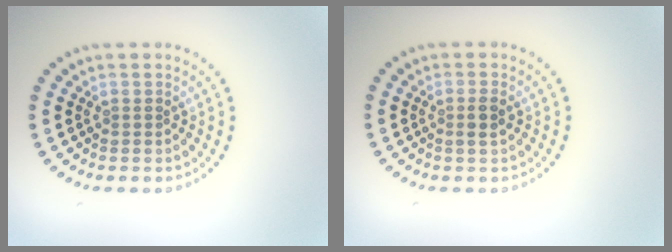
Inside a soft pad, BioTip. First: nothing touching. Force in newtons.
{"total": 1.3, "press": 1.2, "slide": 0.5}